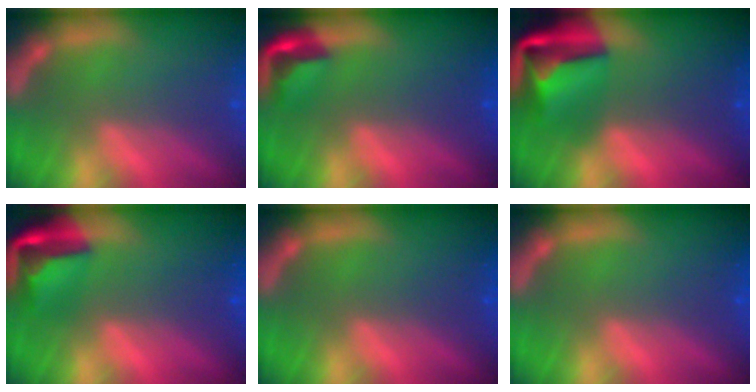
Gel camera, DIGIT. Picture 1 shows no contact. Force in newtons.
{"total": 3.5}
{"total": 8.9}
{"total": 5.9}
{"total": 0.0}
{"total": 0.0}